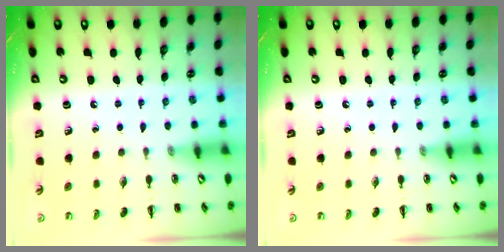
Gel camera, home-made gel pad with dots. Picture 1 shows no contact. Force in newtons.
{"total": 0.0}